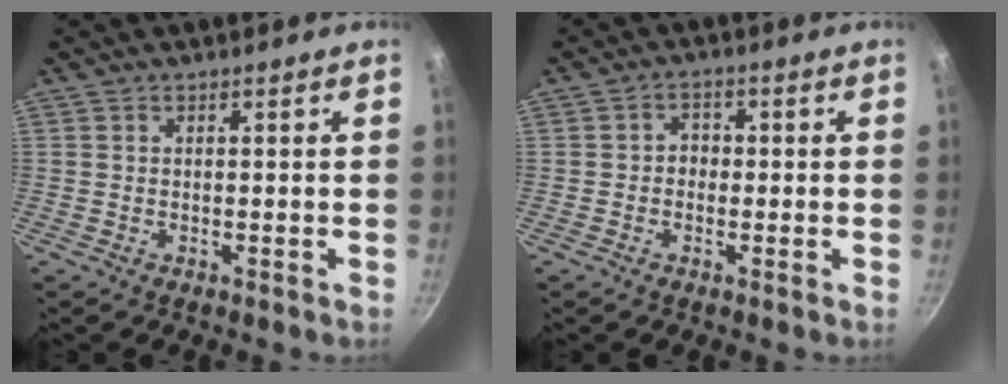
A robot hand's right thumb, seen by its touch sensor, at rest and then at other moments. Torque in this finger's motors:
{"motor_torque": [-0.26, 0.01, 0.03, 0.20, 0.01]}